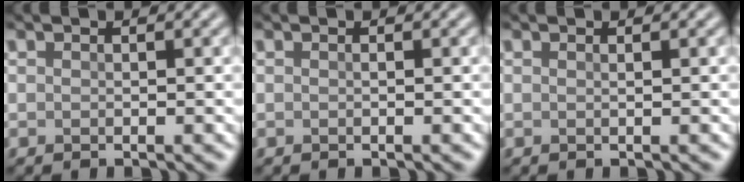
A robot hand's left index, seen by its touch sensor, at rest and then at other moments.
{"total": 0.0}
{"total": 0.6, "force": [0.2, 0.3, 0.5], "torque": [0.001, -0.001, -0.001]}